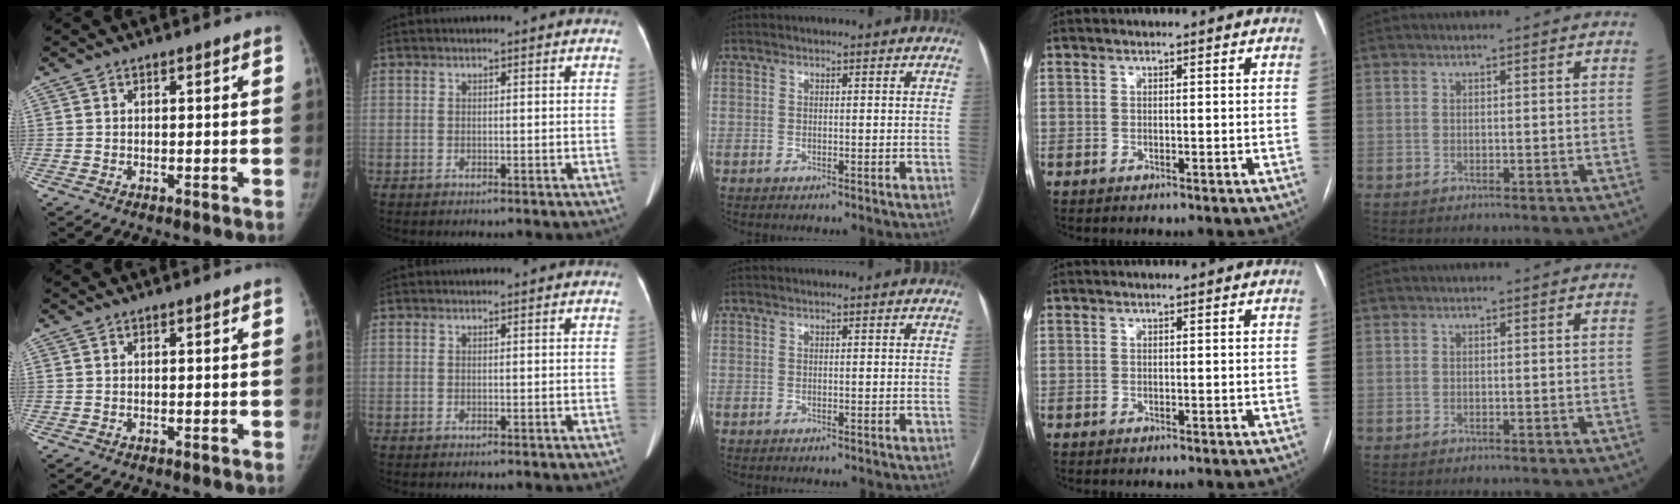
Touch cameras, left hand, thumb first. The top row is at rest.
{}